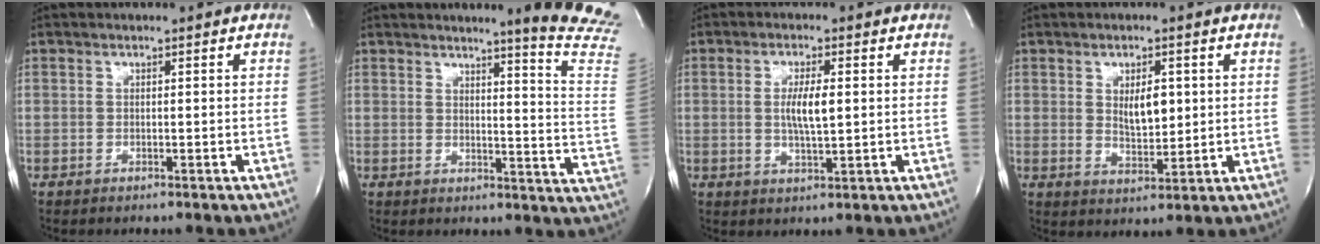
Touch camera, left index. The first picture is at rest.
{"total": 13.3, "force": [11.7, -2.1, 6.1], "torque": [-0.077, -0.120, 0.117]}
{"total": 5.0, "force": [0.5, 1.0, 4.9], "torque": [-0.093, 0.000, 0.009]}
{"total": 5.0, "force": [1.3, 2.2, 4.3], "torque": [-0.074, -0.003, 0.027]}